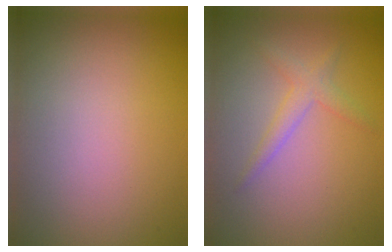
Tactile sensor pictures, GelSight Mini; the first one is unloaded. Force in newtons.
{"total": 1.9, "press": 1.9, "slide": 0.1}